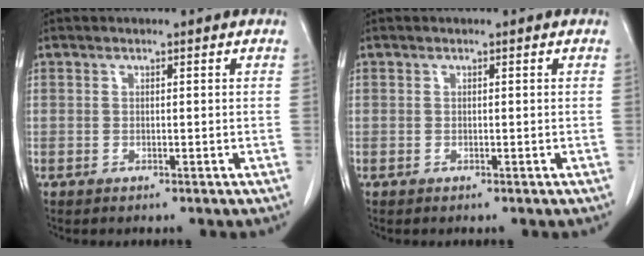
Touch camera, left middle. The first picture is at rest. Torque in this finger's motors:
{"motor_torque": [0.31, -0.46, 0.05, 0.01]}